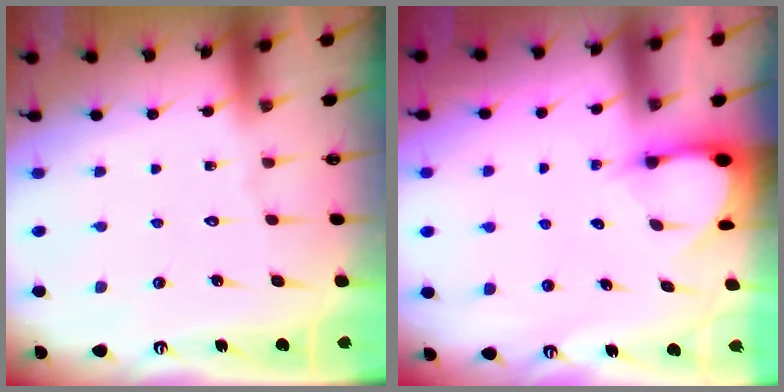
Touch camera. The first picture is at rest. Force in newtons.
{"total": 2.8, "press": 2.8, "slide": 0.2}